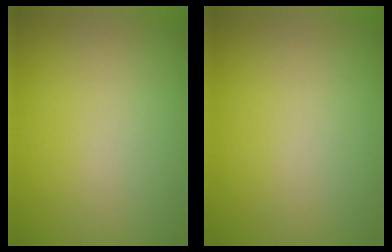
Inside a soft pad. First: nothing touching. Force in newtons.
{"total": 0.0}